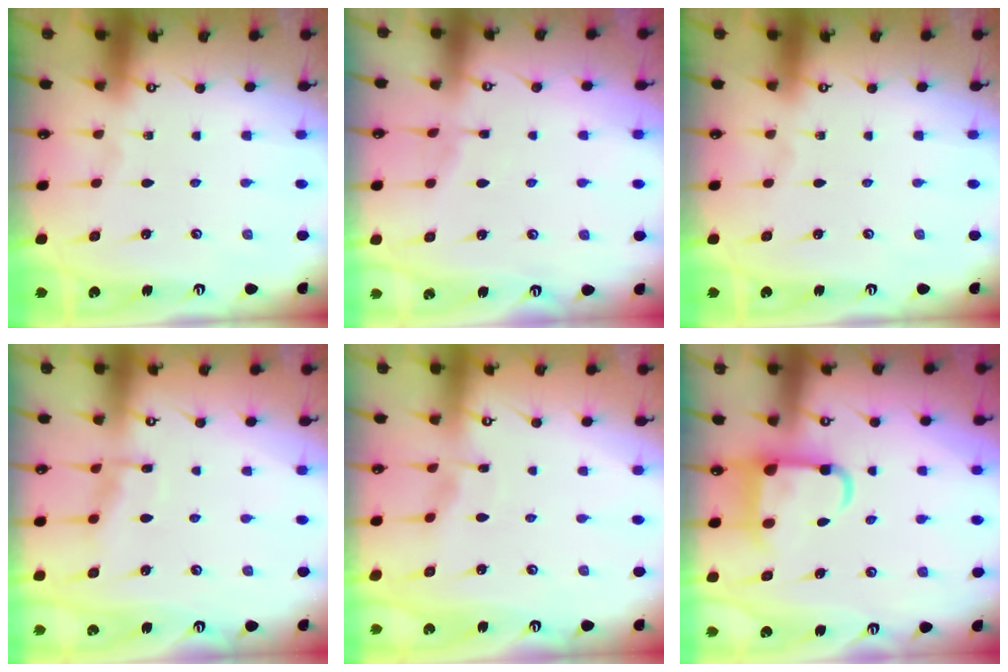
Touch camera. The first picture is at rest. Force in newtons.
{"total": 3.0, "press": 2.9, "slide": 0.5}
{"total": 0.0}
{"total": 6.8, "press": 6.8, "slide": 0.6}
{"total": 2.4, "press": 2.4, "slide": 0.3}
{"total": 7.7, "press": 7.5, "slide": 1.3}